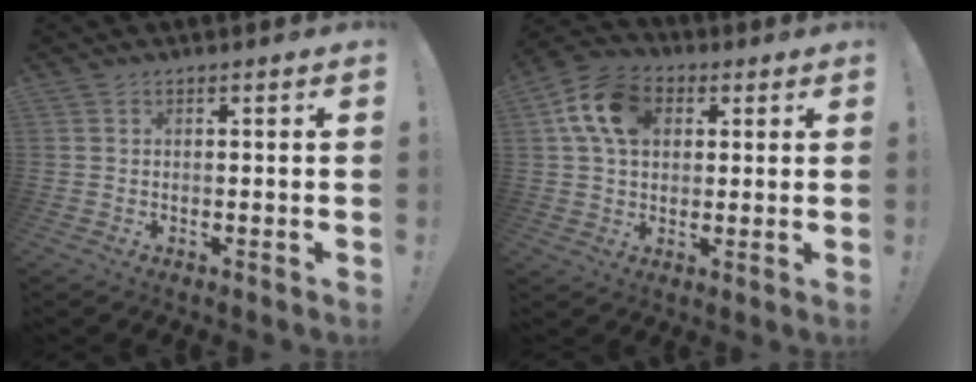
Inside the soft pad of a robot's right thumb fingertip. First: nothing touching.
{"total": 13.4, "force": [4.1, 9.6, 8.4], "torque": [-0.148, 0.008, 0.080]}